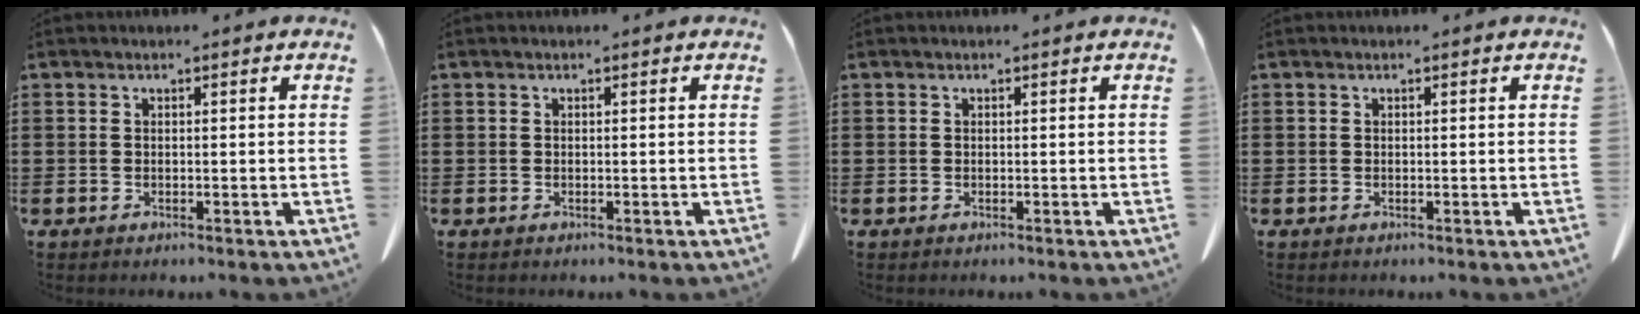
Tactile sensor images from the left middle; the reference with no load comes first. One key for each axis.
{"total": 0.0}
{"total": 0.0}
{"total": 0.0}